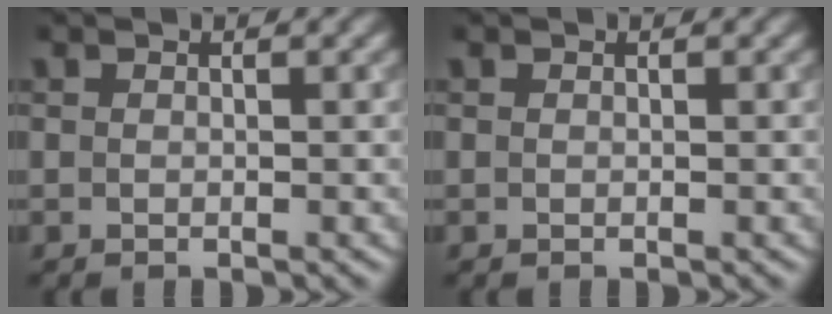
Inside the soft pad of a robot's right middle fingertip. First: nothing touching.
{"total": 0.0}